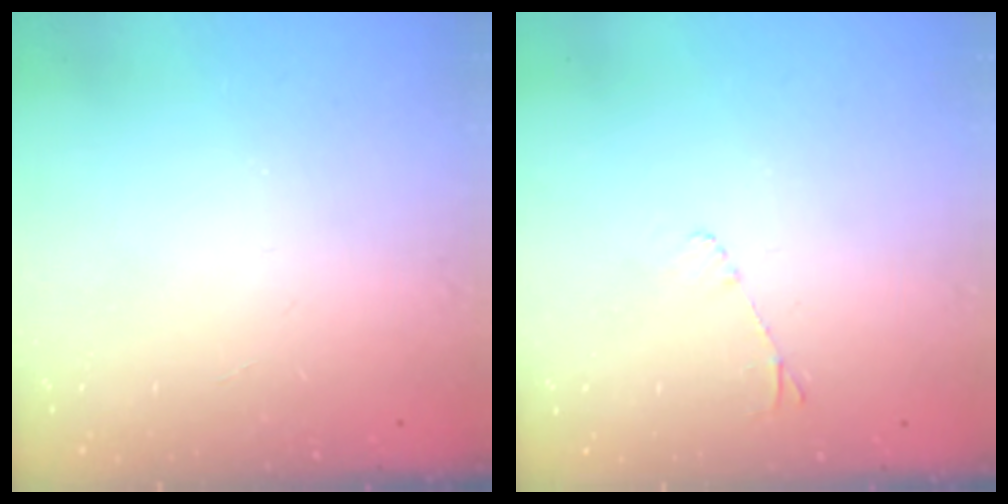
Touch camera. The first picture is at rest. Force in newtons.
{"total": 4.4, "press": 4.3, "slide": 0.7}